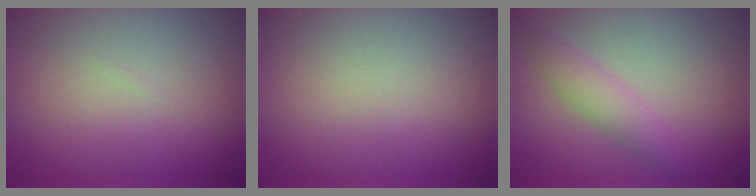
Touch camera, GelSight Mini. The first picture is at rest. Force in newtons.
{"total": 0.0}
{"total": 2.4, "press": 2.4, "slide": 0.1}